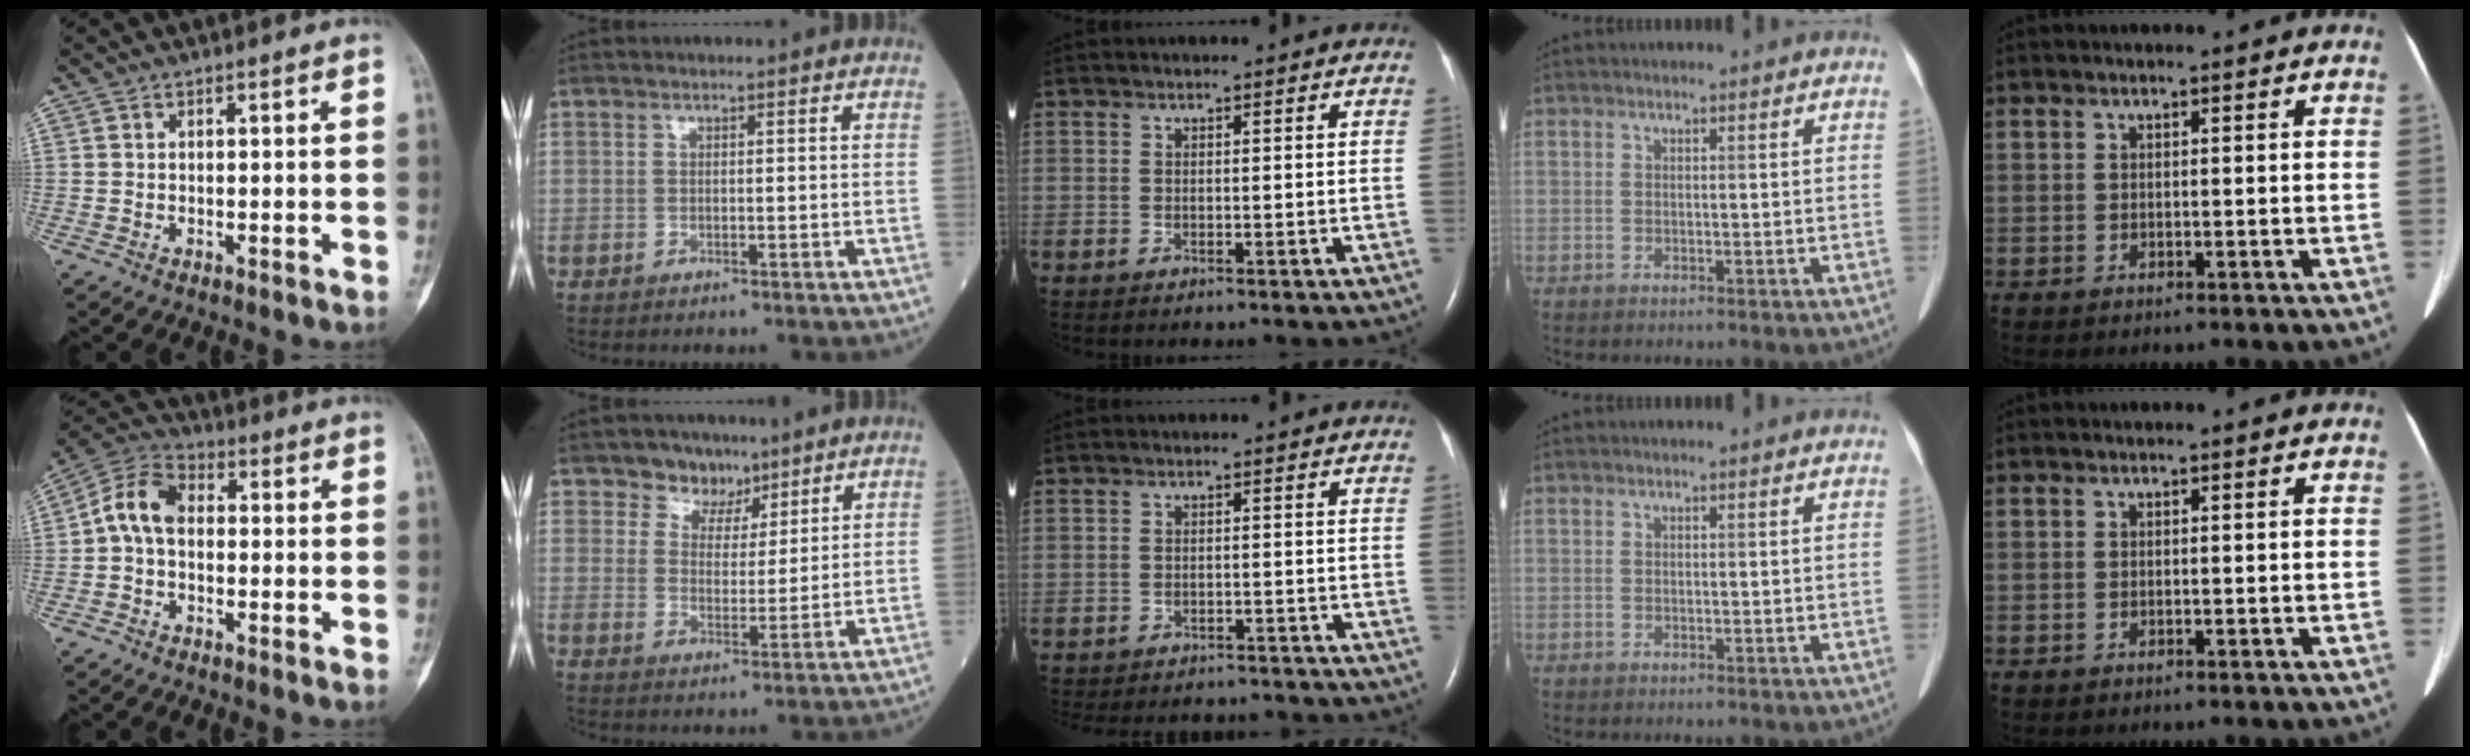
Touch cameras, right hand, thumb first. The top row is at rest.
{"thumb": {"total": 8.3, "force": [-0.2, 5.7, 6.0], "torque": [-0.104, 0.028, -0.018]}, "index": {"total": 5.7, "force": [4.2, 3.7, 0.7], "torque": [-0.007, 0.001, 0.073]}, "middle": {"total": 5.4, "force": [-5.0, 2.0, -0.1], "torque": [-0.001, 0.007, -0.057]}}